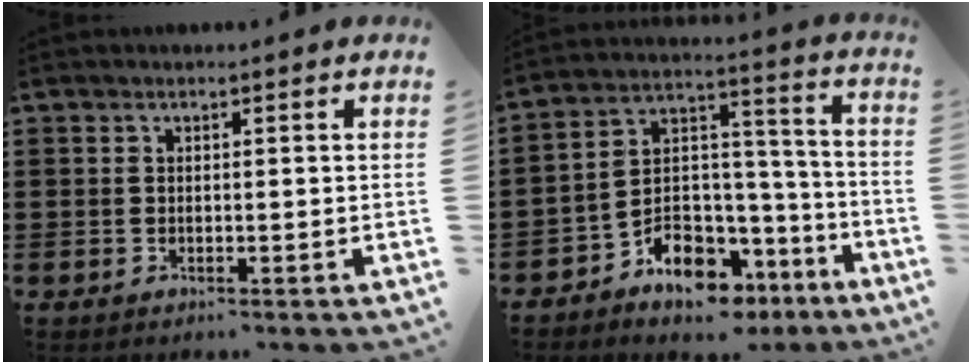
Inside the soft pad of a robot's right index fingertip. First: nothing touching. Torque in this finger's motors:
{"motor_torque": [-0.12, 0.21, 0.76, 0.04]}